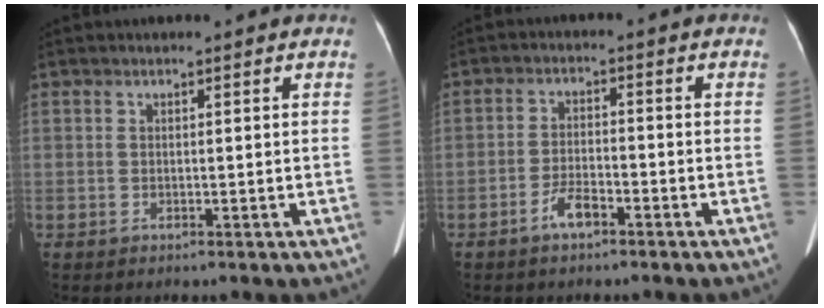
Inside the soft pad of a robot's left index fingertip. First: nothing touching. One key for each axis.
{"total": 3.5, "fx": -2.5, "fy": 1.0, "fz": 2.3, "tx": -0.045, "ty": 0.003, "tz": -0.047}